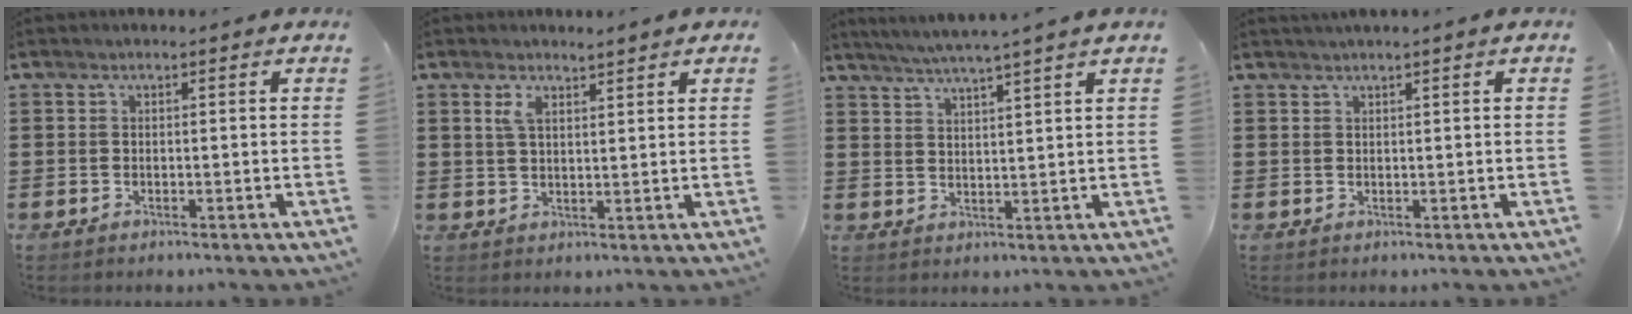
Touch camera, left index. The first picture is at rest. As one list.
[{"total": 3.0, "force": [2.1, 0.8, 2.0], "torque": [-0.044, 0.004, 0.037]}, {"total": 3.9, "force": [3.5, -1.0, 1.5], "torque": [-0.037, -0.016, 0.059]}, {"total": 0.7, "force": [0.5, -0.1, 0.4], "torque": [-0.007, -0.002, 0.010]}]